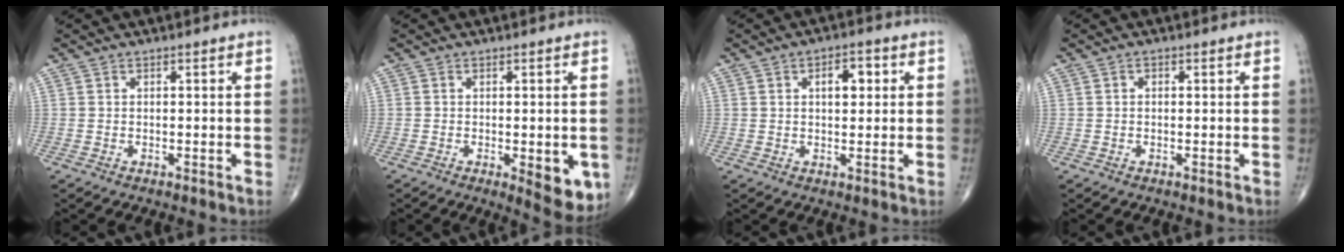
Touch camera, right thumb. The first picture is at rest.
{"total": 7.7, "force": [-2.1, 2.9, 6.8], "torque": [-0.065, -0.012, -0.021]}
{"total": 4.9, "force": [1.4, 2.6, 3.9], "torque": [-0.045, 0.004, 0.017]}
{"total": 0.7, "force": [0.1, 0.5, 0.5], "torque": [-0.008, 0.002, 0.001]}